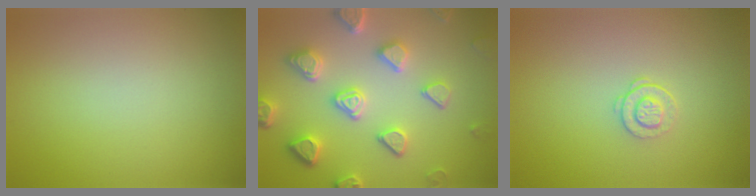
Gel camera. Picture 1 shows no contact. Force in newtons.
{"total": 5.8, "press": 5.0, "slide": 3.0}
{"total": 1.4, "press": 0.9, "slide": 1.0}